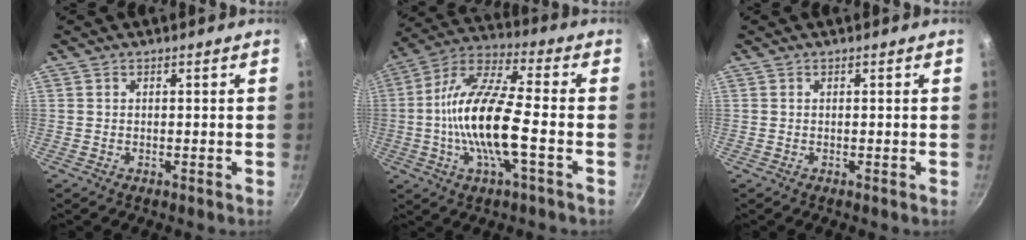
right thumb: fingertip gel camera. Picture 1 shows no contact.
{"total": 11.0, "force": [-1.5, 2.5, 10.6], "torque": [-0.201, 0.015, -0.035]}
{"total": 0.0}